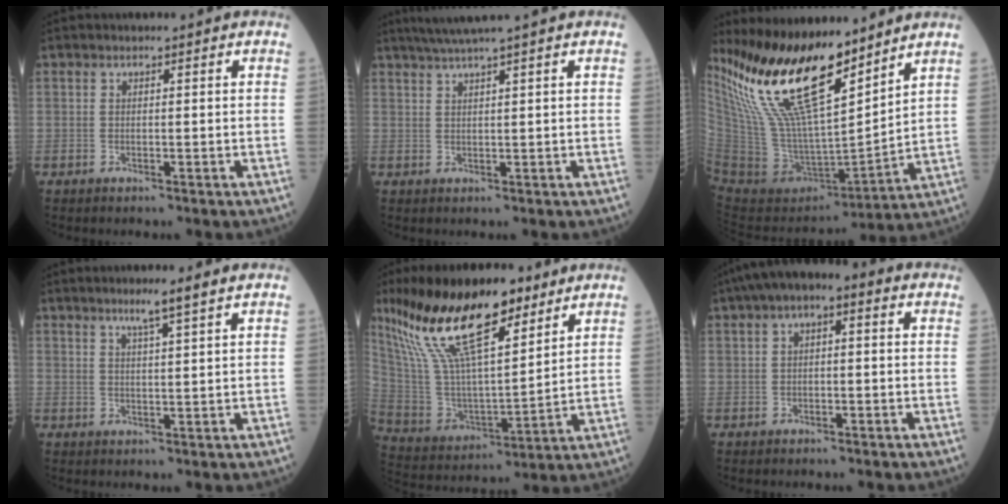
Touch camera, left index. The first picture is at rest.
{"total": 4.1, "force": [3.1, -1.3, 2.2], "torque": [-0.044, 0.010, 0.063]}
{"total": 20.5, "force": [15.4, 4.8, 12.7], "torque": [-0.251, -0.008, 0.297]}
{"total": 3.6, "force": [2.5, -0.8, 2.5], "torque": [-0.046, -0.002, 0.046]}
{"total": 21.0, "force": [13.8, 5.7, 14.8], "torque": [-0.289, 0.017, 0.254]}
{"total": 6.3, "force": [2.3, 2.5, 5.3], "torque": [-0.088, 0.038, 0.027]}